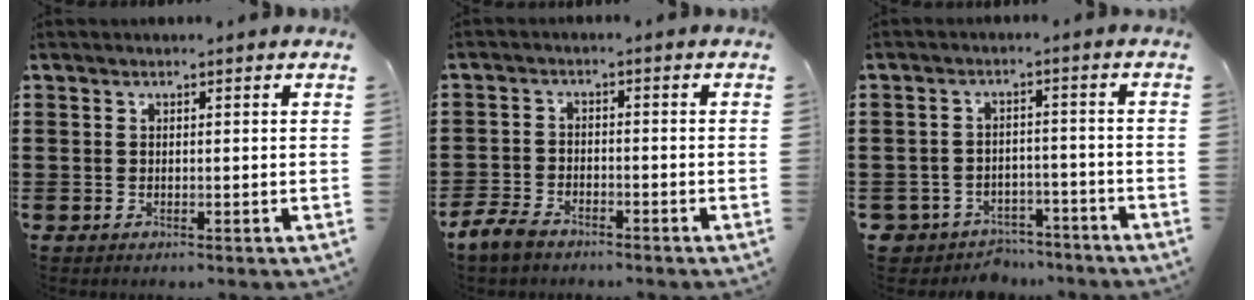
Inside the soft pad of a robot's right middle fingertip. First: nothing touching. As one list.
[{"total": 3.9, "force": [-3.3, 1.6, 1.4], "torque": [-0.054, -0.003, -0.076]}, {"total": 4.6, "force": [-4.4, 1.5, 0.1], "torque": [-0.021, 0.006, -0.096]}]